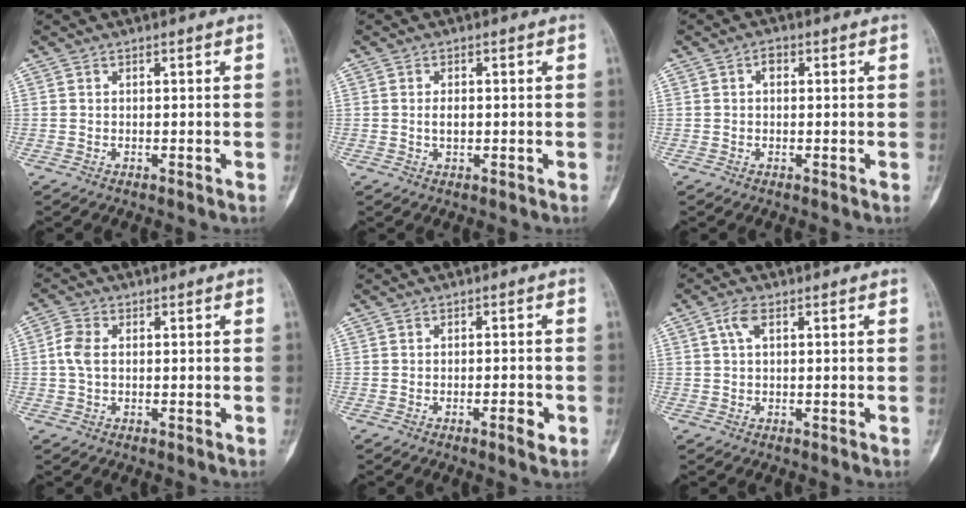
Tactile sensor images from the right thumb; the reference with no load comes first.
{"total": 2.0, "force": [-0.1, 1.1, 1.7], "torque": [-0.028, 0.001, -0.001]}
{"total": 1.5, "force": [0.3, 1.0, 1.1], "torque": [-0.010, 0.005, 0.001]}
{"total": 3.9, "force": [0.1, 2.4, 3.1], "torque": [-0.078, 0.009, -0.003]}
{"total": 2.9, "force": [-1.3, 0.8, 2.5], "torque": [-0.037, 0.003, -0.020]}
{"total": 2.7, "force": [0.9, 1.2, 2.3], "torque": [-0.053, 0.011, 0.019]}